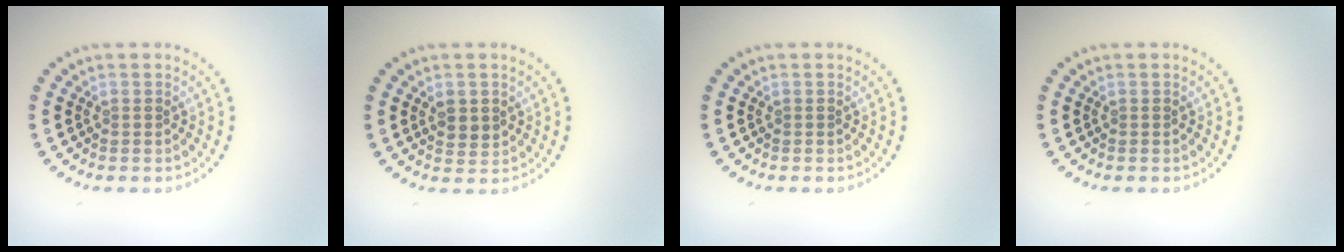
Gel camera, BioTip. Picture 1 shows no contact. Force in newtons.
{"total": 1.7, "press": 1.7, "slide": 0.5}
{"total": 0.0}
{"total": 0.0}